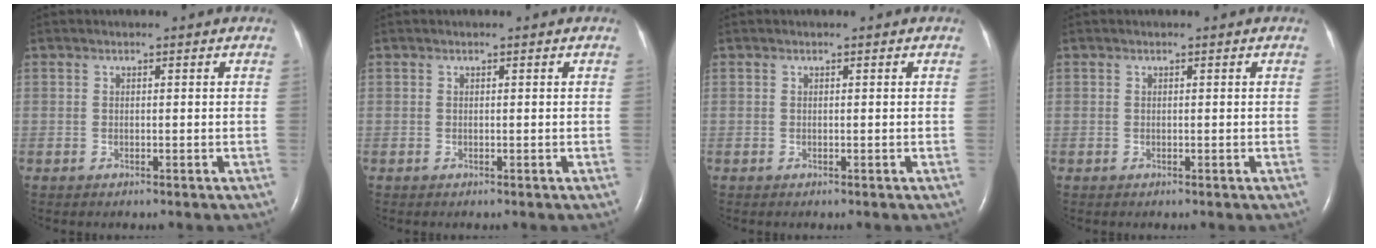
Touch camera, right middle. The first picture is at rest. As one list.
[{"total": 0.0}, {"total": 0.0}, {"total": 0.0}]